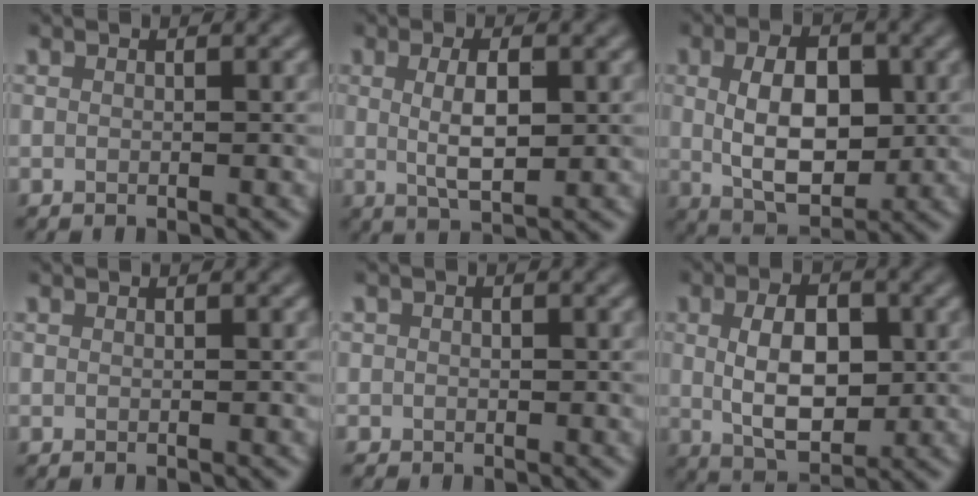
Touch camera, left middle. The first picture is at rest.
{"total": 3.7, "force": [0.5, 1.2, 3.5], "torque": [-0.067, -0.002, 0.012]}
{"total": 7.2, "force": [0.6, 4.3, 5.8], "torque": [-0.103, 0.000, 0.010]}
{"total": 0.0}
{"total": 1.0, "force": [-0.1, 1.0, 0.0], "torque": [0.014, -0.005, -0.003]}
{"total": 6.4, "force": [0.5, 3.7, 5.2], "torque": [-0.093, 0.000, 0.011]}